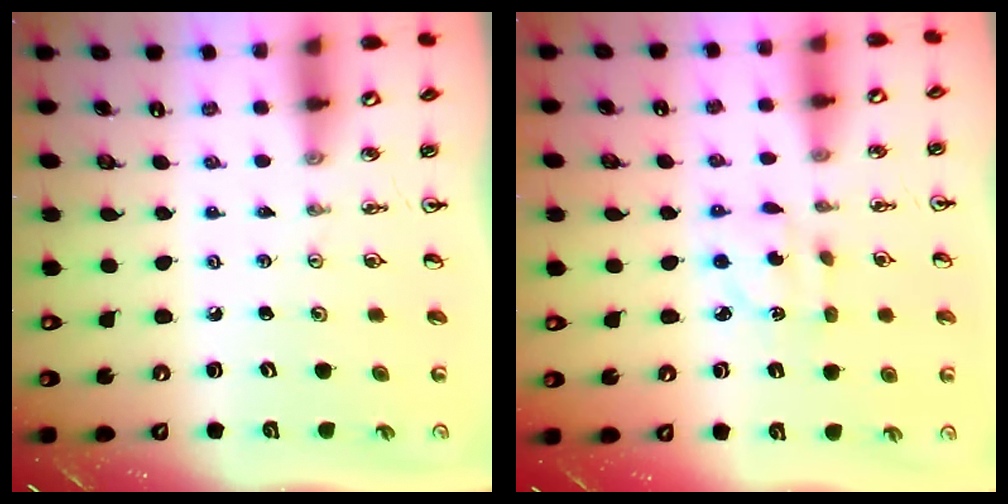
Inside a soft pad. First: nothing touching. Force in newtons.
{"total": 3.5, "press": 3.4, "slide": 0.6}